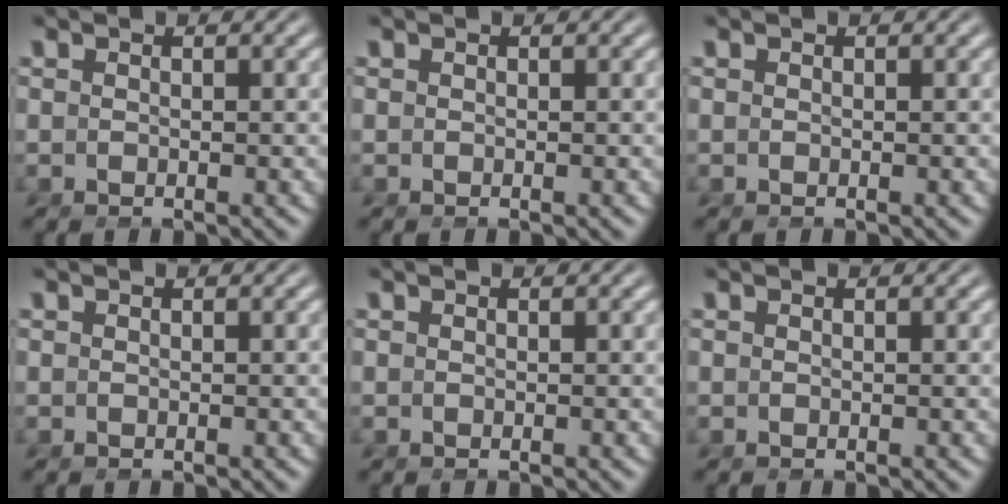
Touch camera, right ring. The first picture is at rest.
{"total": 0.0}
{"total": 0.0}
{"total": 0.0}
{"total": 0.0}
{"total": 0.0}